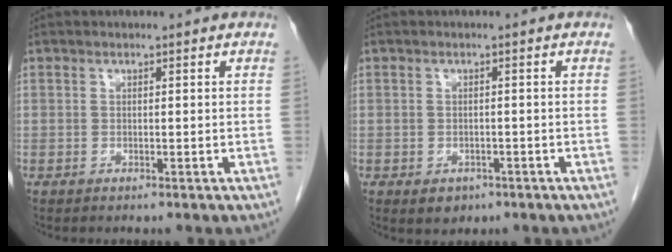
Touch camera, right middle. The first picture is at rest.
{"total": 2.4, "force": [-1.3, 1.7, 1.0], "torque": [-0.011, 0.002, -0.007]}